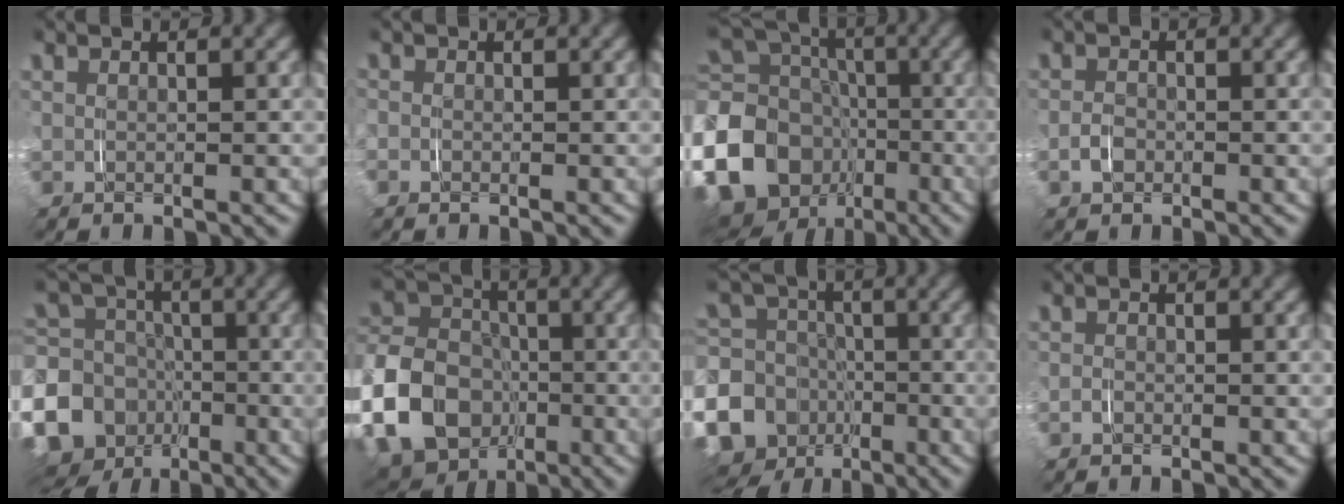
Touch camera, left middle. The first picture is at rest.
{"total": 1.0, "force": [-0.6, 0.8, -0.1], "torque": [-0.006, -0.006, -0.014]}
{"total": 14.0, "force": [-5.1, 11.8, 5.5], "torque": [-0.125, -0.054, -0.088]}
{"total": 1.2, "force": [-0.9, 0.7, 0.3], "torque": [-0.012, -0.006, -0.014]}
{"total": 14.0, "force": [-5.5, 12.3, 4.0], "torque": [-0.103, -0.068, -0.097]}
{"total": 11.4, "force": [-4.6, 9.4, 4.4], "torque": [-0.122, -0.049, -0.076]}
{"total": 15.9, "force": [-6.2, 14.0, 4.1], "torque": [-0.115, -0.082, -0.108]}
{"total": 0.8, "force": [-0.7, 0.3, 0.0], "torque": [-0.007, -0.003, -0.013]}